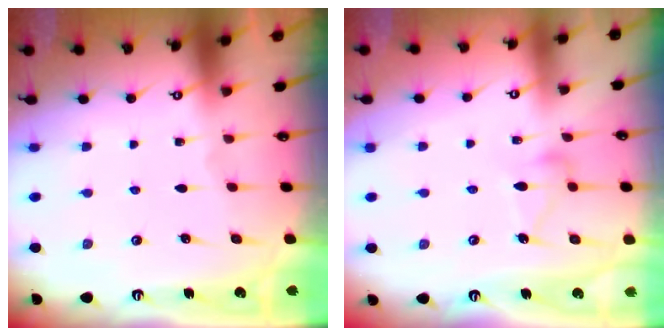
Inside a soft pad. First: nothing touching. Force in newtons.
{"total": 8.3, "press": 8.3, "slide": 0.5}